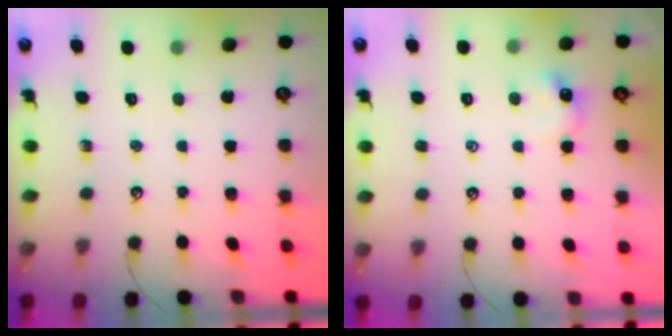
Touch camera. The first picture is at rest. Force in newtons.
{"total": 1.7, "press": 1.7, "slide": 0.3}